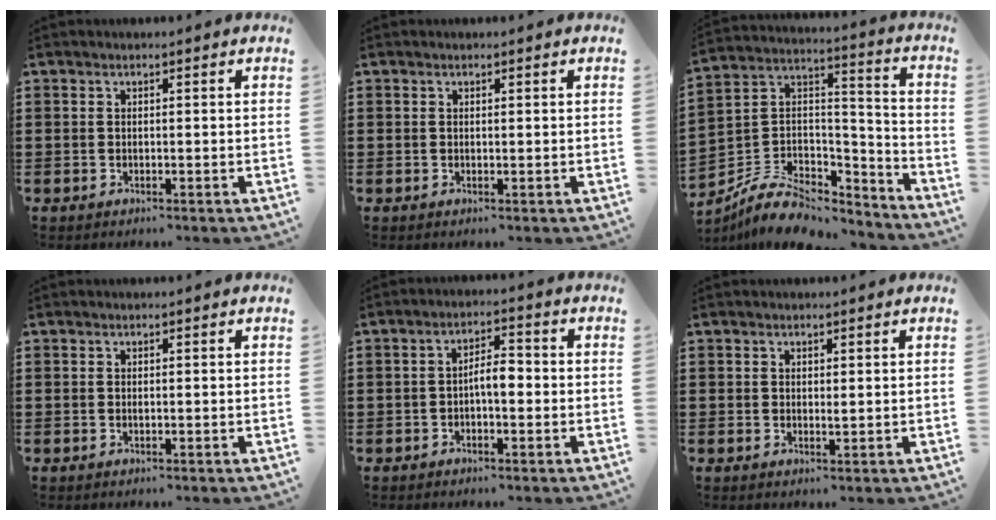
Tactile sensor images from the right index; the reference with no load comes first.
{"total": 0.0}
{"total": 9.1, "force": [-6.4, 4.9, 4.3], "torque": [-0.092, 0.021, -0.120]}
{"total": 0.0}
{"total": 3.6, "force": [-0.8, 1.3, 3.3], "torque": [-0.061, 0.010, -0.017]}
{"total": 0.8, "force": [0.4, 0.4, 0.6], "torque": [-0.011, 0.005, 0.007]}